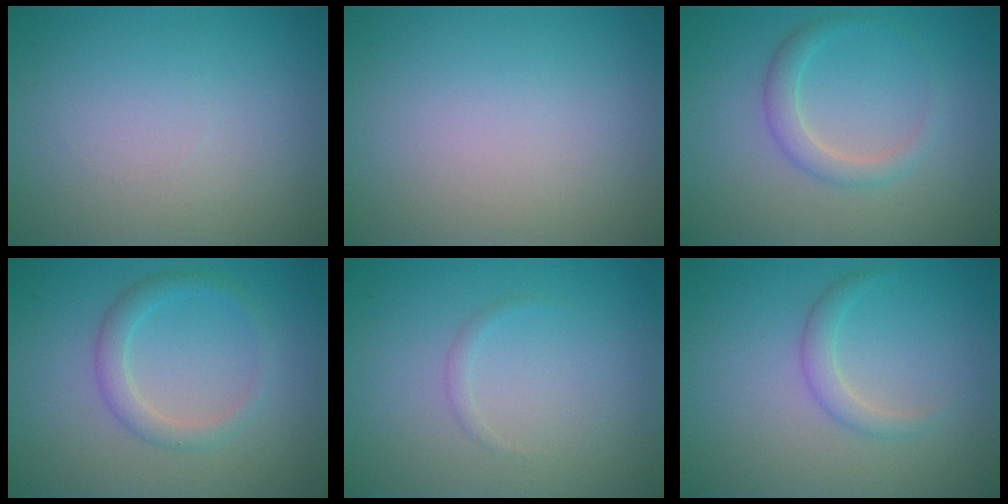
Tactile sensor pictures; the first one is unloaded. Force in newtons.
{"total": 0.0}
{"total": 2.1, "press": 2.1, "slide": 0.1}
{"total": 2.1, "press": 2.1, "slide": 0.0}
{"total": 0.6, "press": 0.6, "slide": 0.1}
{"total": 1.6, "press": 1.6, "slide": 0.1}